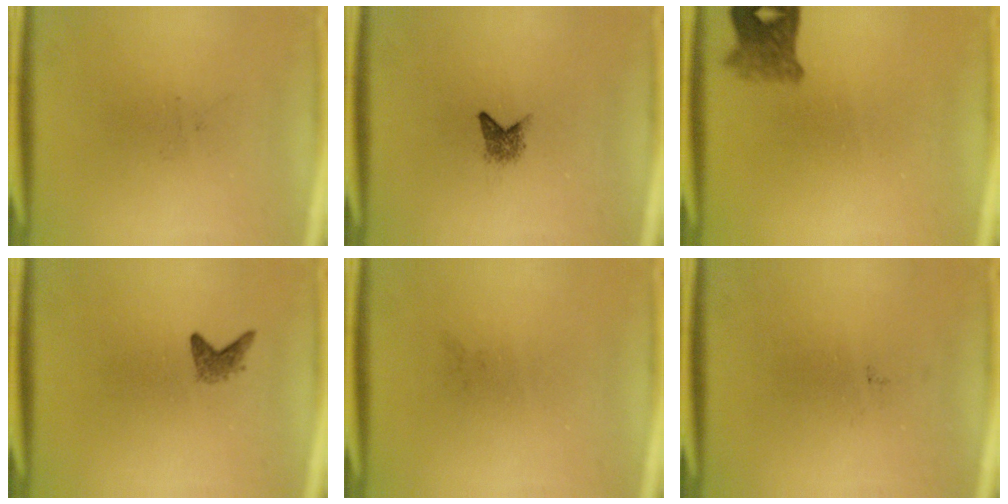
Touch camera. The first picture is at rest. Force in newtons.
{"total": 1.8}
{"total": 3.7}
{"total": 1.4}
{"total": 0.0}
{"total": 0.0}